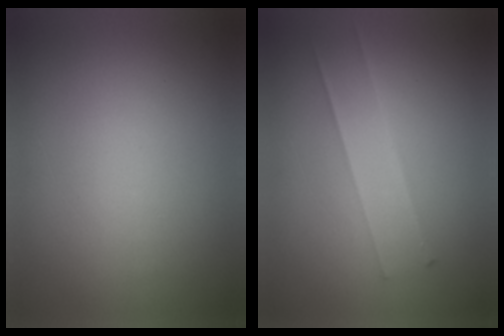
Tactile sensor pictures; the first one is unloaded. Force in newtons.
{"total": 2.2}